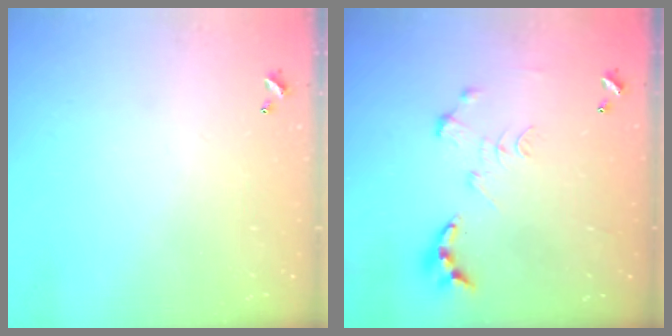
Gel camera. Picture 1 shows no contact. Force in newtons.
{"total": 0.0}